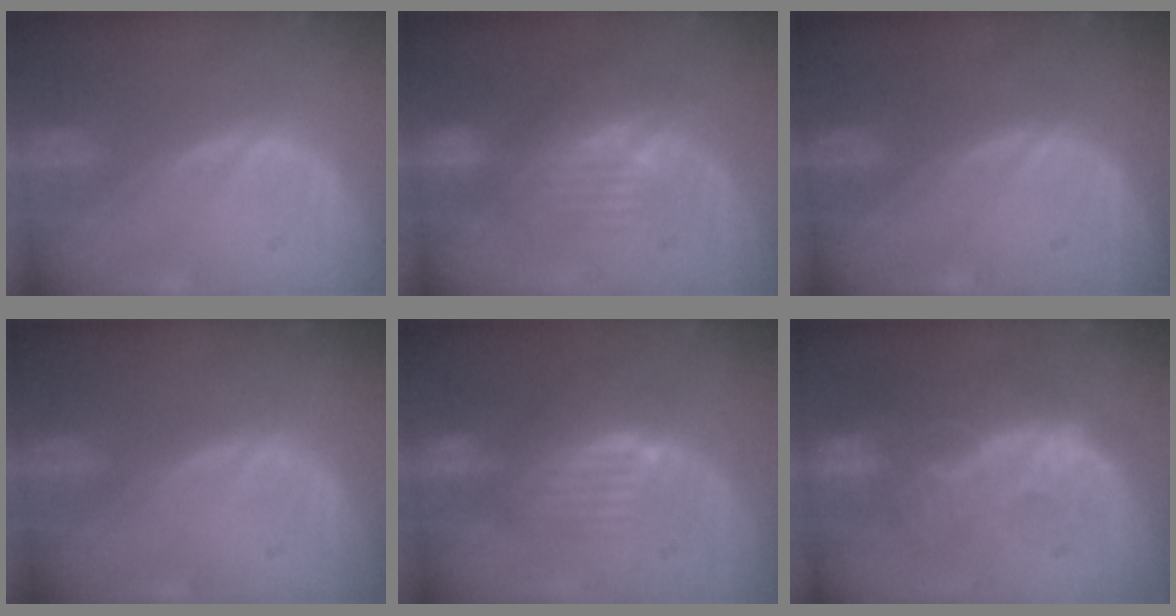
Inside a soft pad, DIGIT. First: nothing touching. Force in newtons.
{"total": 8.0, "press": 7.2, "slide": 3.6}
{"total": 0.0}
{"total": 0.0}
{"total": 8.2, "press": 7.3, "slide": 3.7}
{"total": 10.7, "press": 9.7, "slide": 4.6}